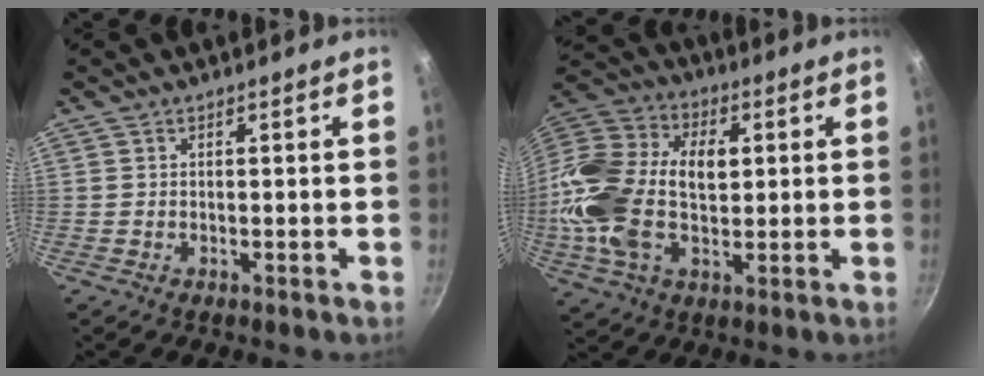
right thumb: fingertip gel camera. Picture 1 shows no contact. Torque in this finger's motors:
{"motor_torque": [2.50, 2.51, 0.20, -0.13, 0.48]}